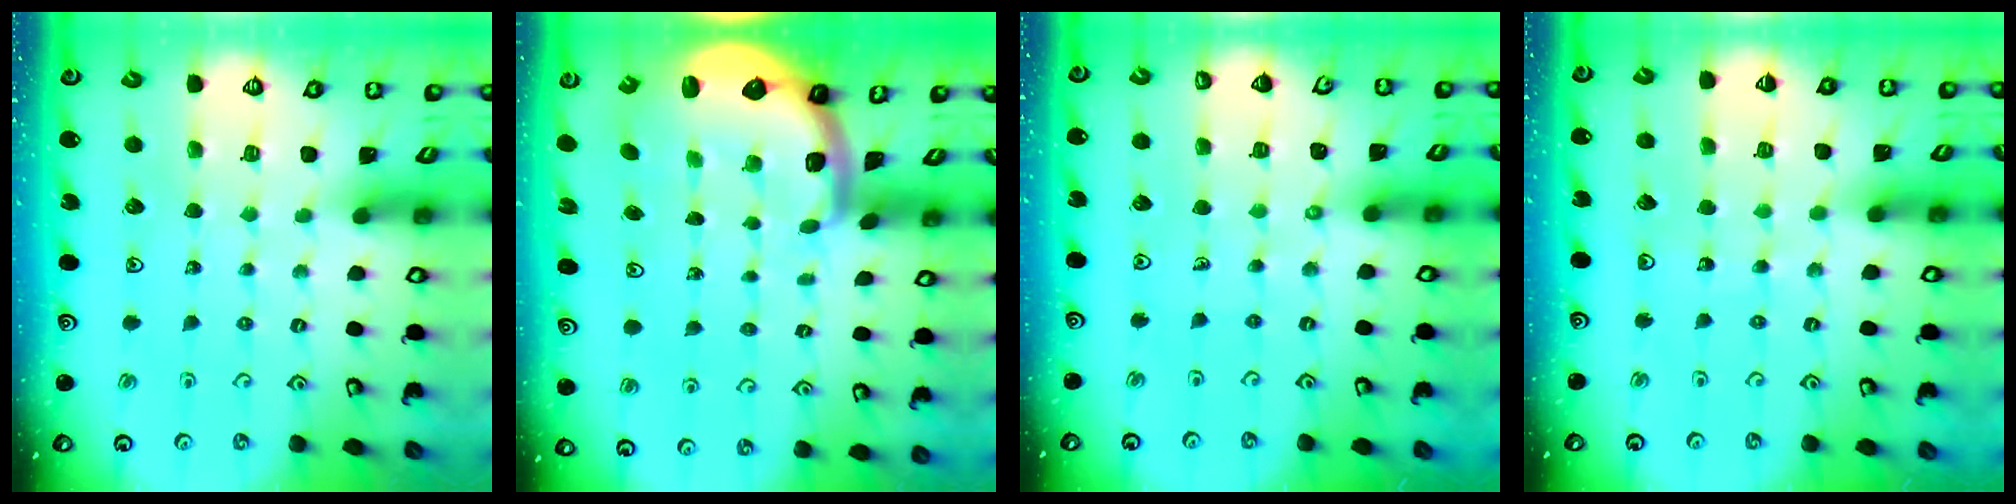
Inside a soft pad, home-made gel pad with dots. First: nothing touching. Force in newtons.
{"total": 2.8, "press": 2.5, "slide": 1.4}
{"total": 2.3, "press": 2.3, "slide": 0.5}
{"total": 3.4, "press": 3.4, "slide": 0.3}